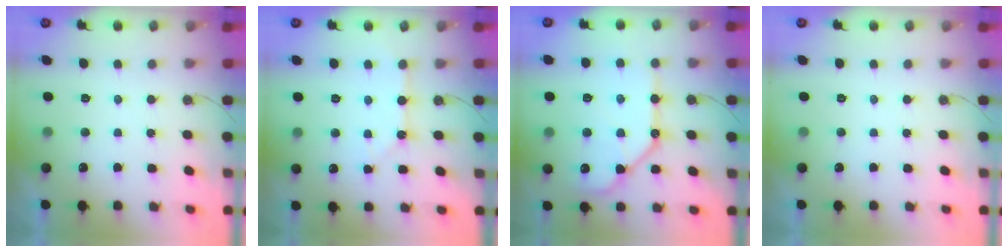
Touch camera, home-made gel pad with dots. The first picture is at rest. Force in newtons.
{"total": 2.5, "press": 2.5, "slide": 0.2}
{"total": 16.5, "press": 16.4, "slide": 1.8}
{"total": 0.0}